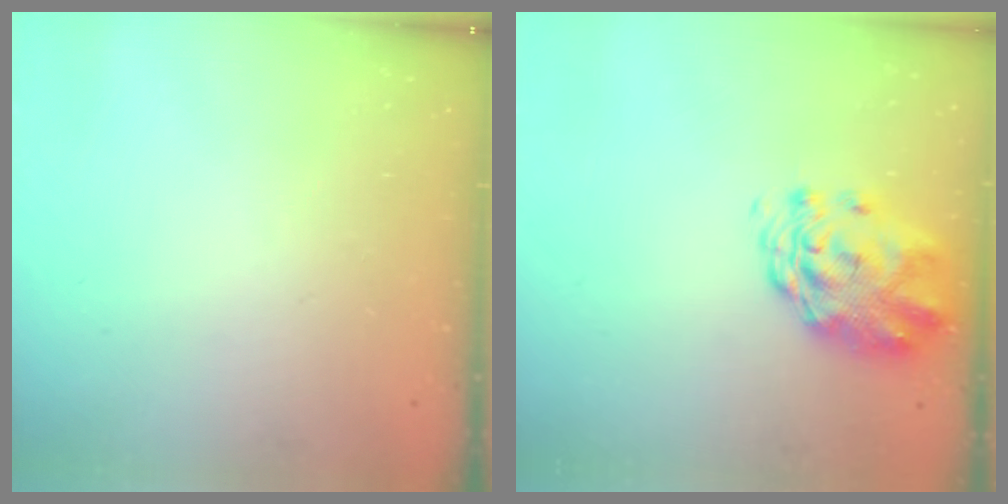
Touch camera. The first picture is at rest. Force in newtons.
{"total": 2.8, "press": 2.5, "slide": 1.1}